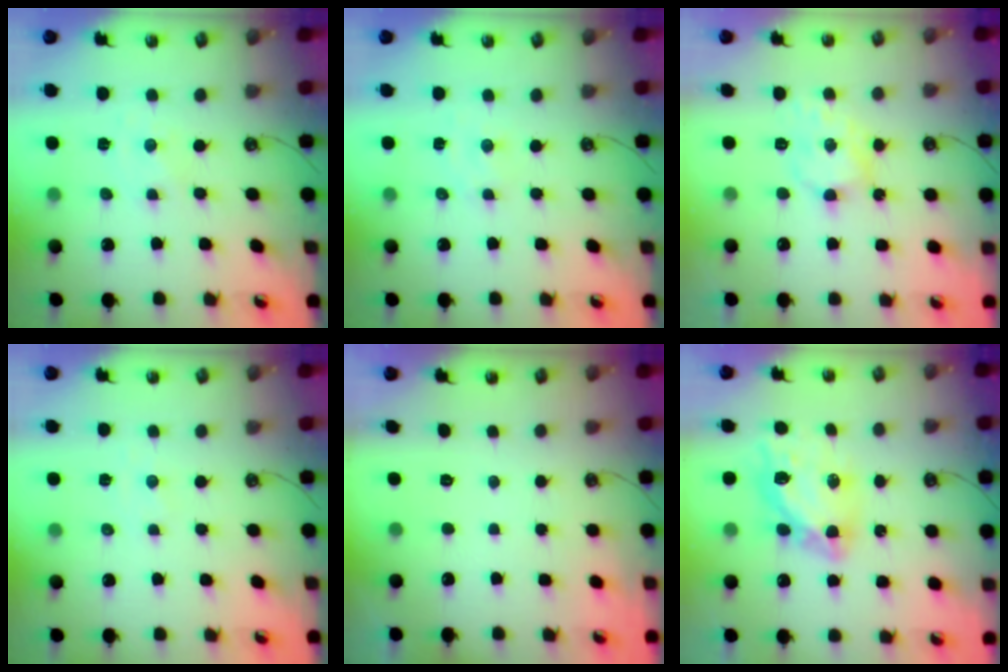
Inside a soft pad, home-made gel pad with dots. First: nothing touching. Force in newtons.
{"total": 1.6, "press": 1.5, "slide": 0.3}
{"total": 9.9, "press": 9.9, "slide": 0.3}
{"total": 1.4, "press": 1.4, "slide": 0.4}
{"total": 0.0}
{"total": 12.7, "press": 12.7, "slide": 1.4}